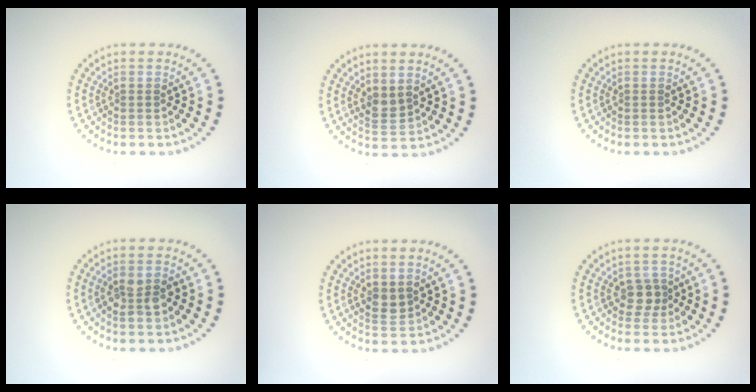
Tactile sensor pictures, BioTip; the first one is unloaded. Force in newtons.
{"total": 1.7, "press": 1.6, "slide": 0.7}
{"total": 0.0}
{"total": 2.5, "press": 2.4, "slide": 0.6}
{"total": 1.8, "press": 1.7, "slide": 0.4}
{"total": 1.9, "press": 1.7, "slide": 0.9}